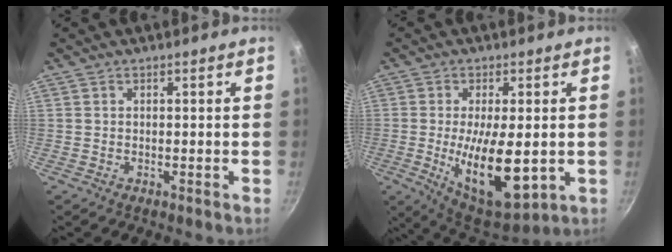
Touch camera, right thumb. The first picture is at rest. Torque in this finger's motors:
{"motor_torque": [-0.25, 1.22, 1.60, -0.56, 0.13]}